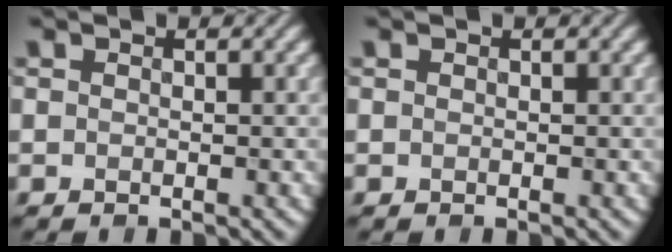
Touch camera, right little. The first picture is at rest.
{"total": 0.0}